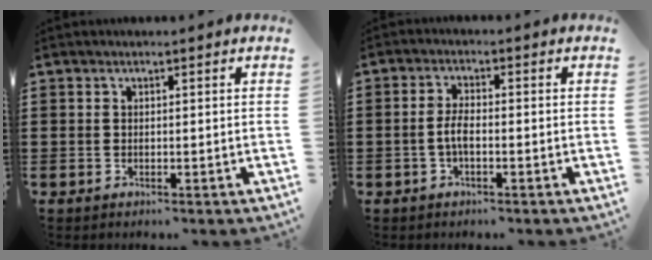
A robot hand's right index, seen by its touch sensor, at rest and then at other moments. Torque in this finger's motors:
{"motor_torque": [2.14, 0.00, 0.08, 0.03]}